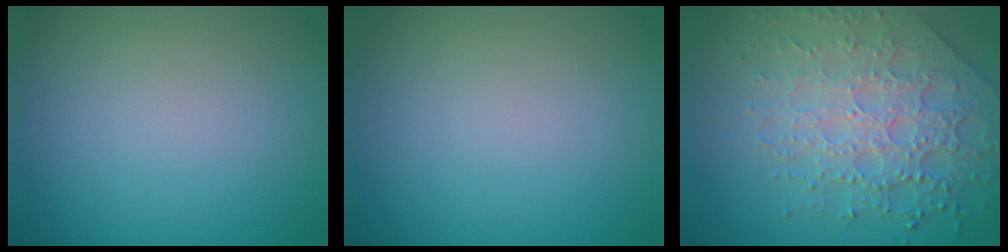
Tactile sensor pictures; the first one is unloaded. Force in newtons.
{"total": 0.0}
{"total": 7.6, "press": 5.5, "slide": 5.3}